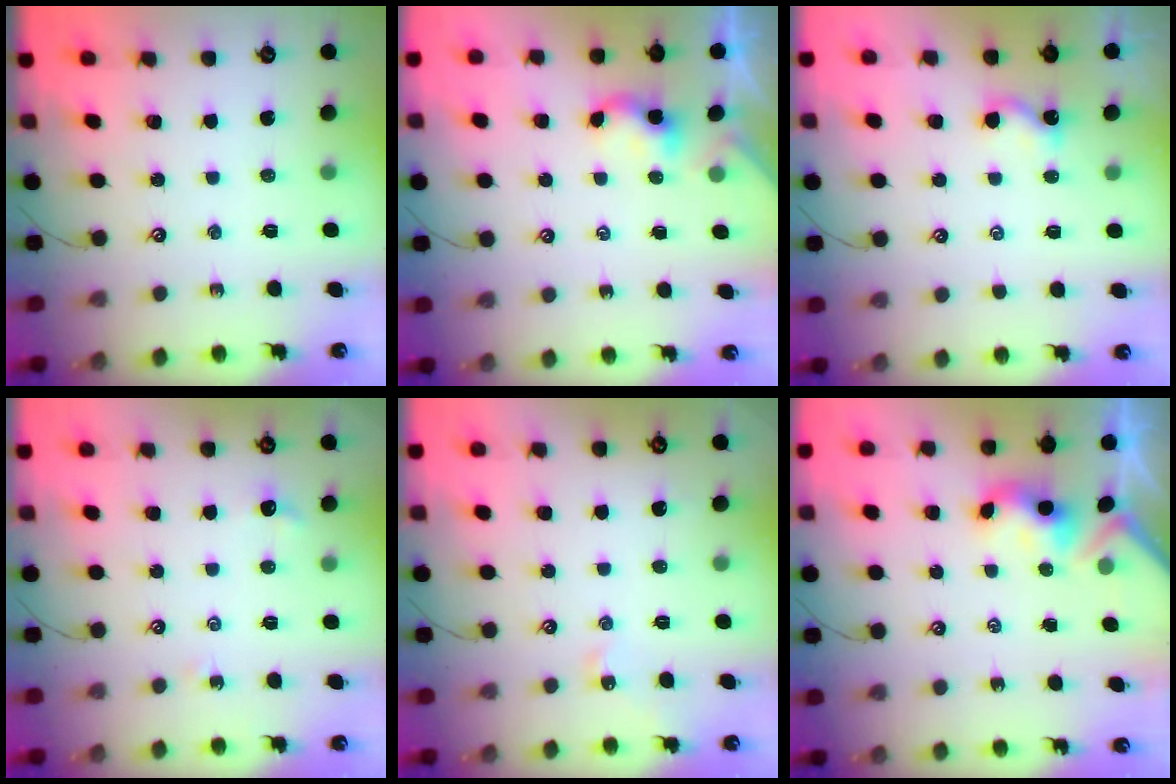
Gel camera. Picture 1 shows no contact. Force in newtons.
{"total": 1.7, "press": 1.6, "slide": 0.4}
{"total": 2.1, "press": 2.1, "slide": 0.2}
{"total": 2.4, "press": 2.3, "slide": 0.6}
{"total": 2.8, "press": 2.7, "slide": 0.6}
{"total": 3.7, "press": 3.7, "slide": 0.2}